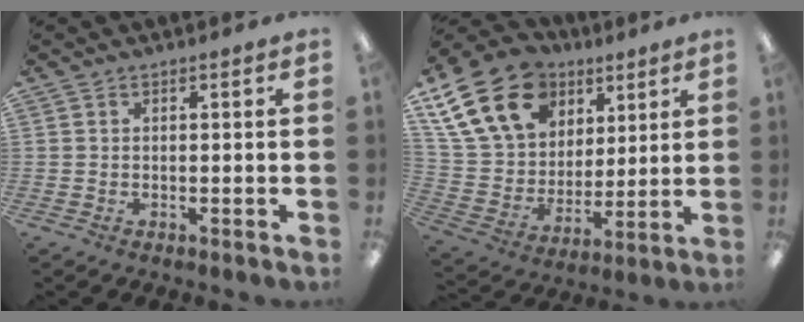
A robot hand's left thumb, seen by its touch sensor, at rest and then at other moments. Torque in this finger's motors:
{"motor_torque": [2.16, 2.18, 1.39, -1.38, 0.22]}